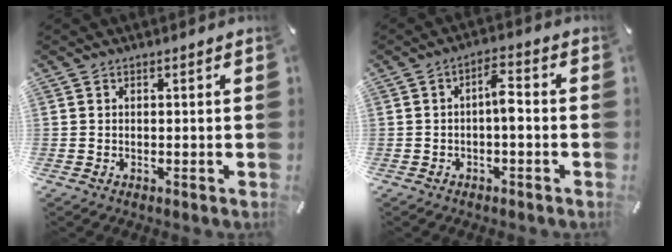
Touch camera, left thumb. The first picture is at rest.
{"total": 5.0, "force": [-1.0, 2.0, 4.4], "torque": [-0.079, 0.017, -0.019]}